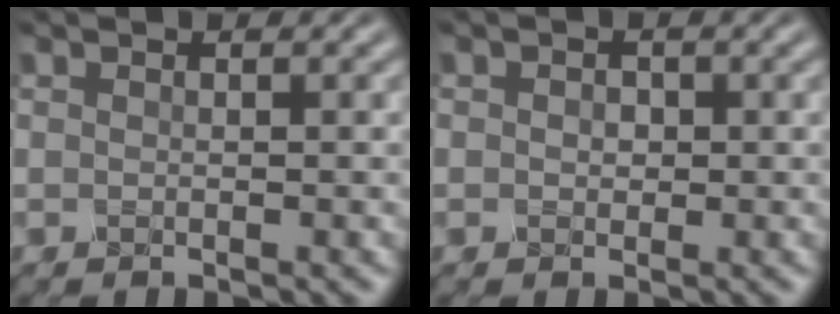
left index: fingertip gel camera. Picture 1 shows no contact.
{"total": 1.1, "force": [-0.1, 1.0, 0.5], "torque": [-0.010, 0.002, -0.005]}